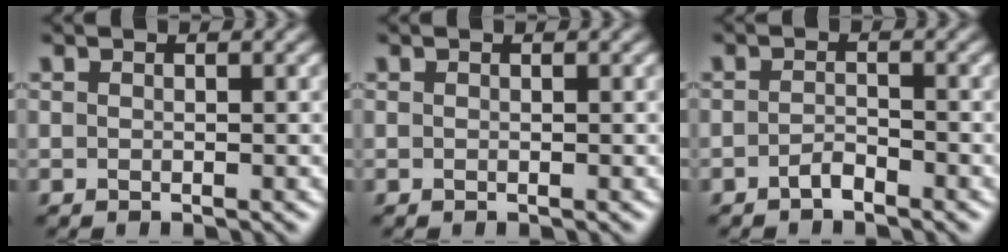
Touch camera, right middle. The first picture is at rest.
{"total": 0.0}
{"total": 1.3, "force": [-1.0, 0.4, 0.7], "torque": [-0.015, 0.004, -0.020]}